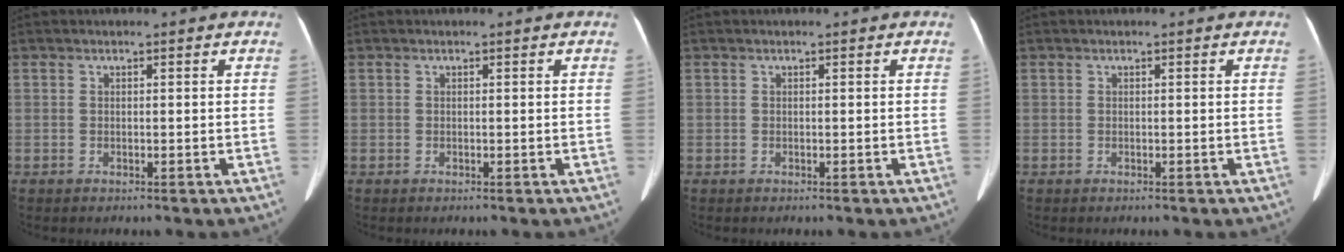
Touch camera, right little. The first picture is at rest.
{"total": 0.0}
{"total": 0.0}
{"total": 0.0}